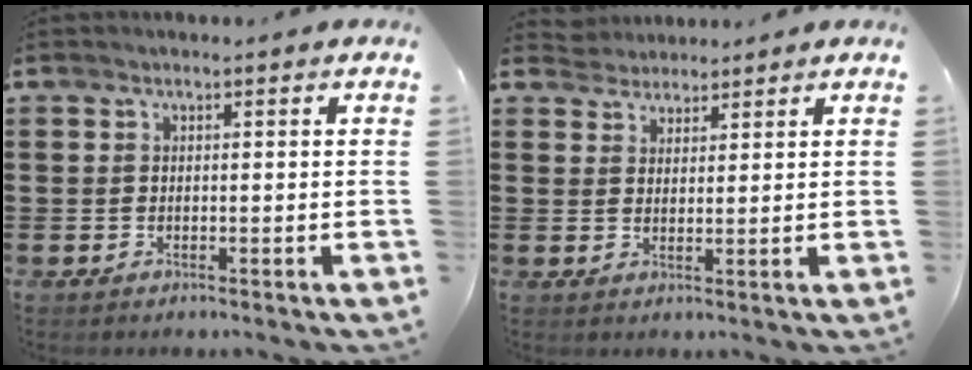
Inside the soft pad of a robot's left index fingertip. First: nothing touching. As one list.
[{"total": 2.4, "force": [2.2, 0.9, -0.5], "torque": [-0.001, 0.003, 0.044]}]